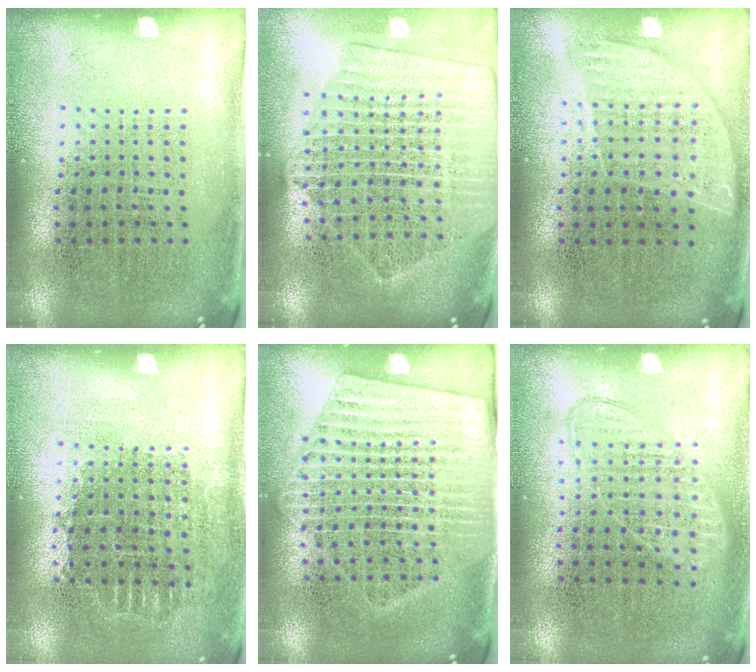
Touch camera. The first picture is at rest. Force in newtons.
{"total": 2.2, "press": 1.9, "slide": 1.1}
{"total": 0.8, "press": 0.8, "slide": 0.3}
{"total": 0.8, "press": 0.7, "slide": 0.3}
{"total": 2.0, "press": 1.8, "slide": 0.9}
{"total": 0.9, "press": 0.9, "slide": 0.3}